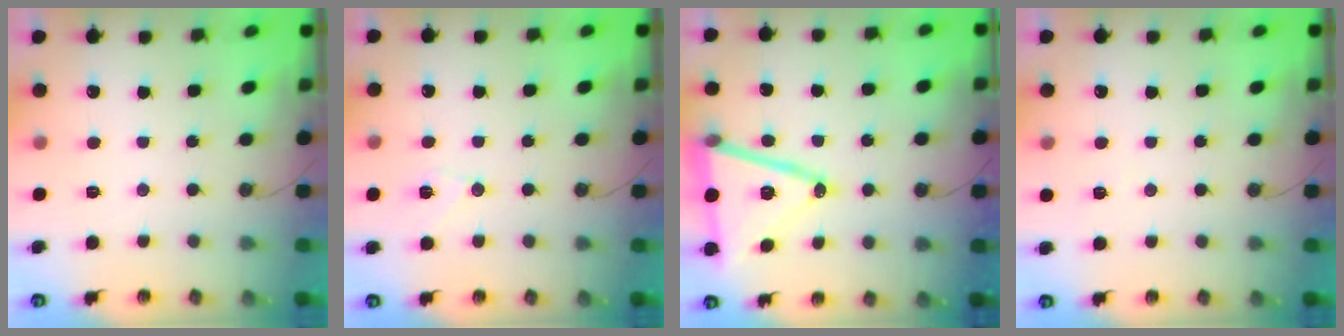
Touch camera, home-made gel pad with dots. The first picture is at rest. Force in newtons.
{"total": 7.0, "press": 7.0, "slide": 1.1}
{"total": 18.1, "press": 17.7, "slide": 3.8}
{"total": 4.7, "press": 3.8, "slide": 2.7}